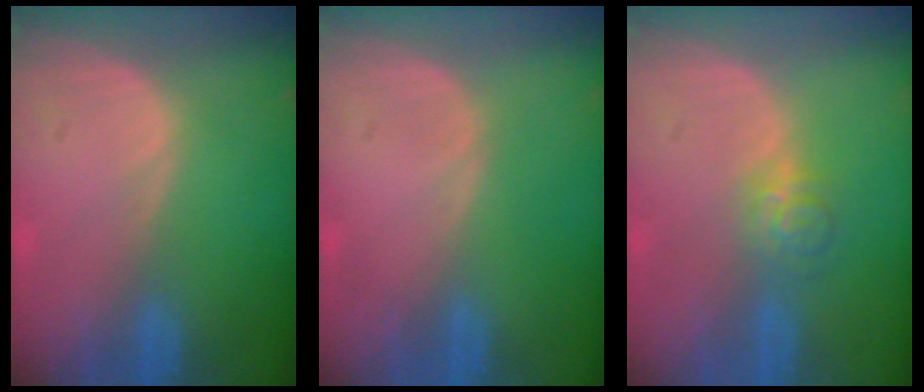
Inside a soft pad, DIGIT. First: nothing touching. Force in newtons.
{"total": 0.0}
{"total": 3.5, "press": 3.5, "slide": 0.2}